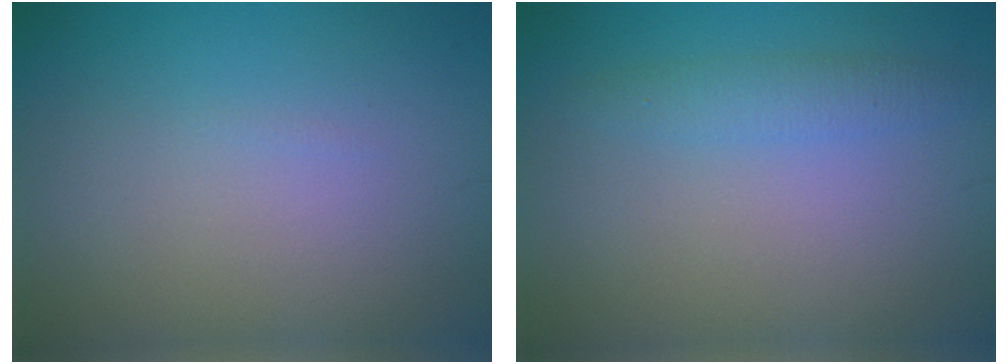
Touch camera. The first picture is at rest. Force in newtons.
{"total": 1.8, "press": 1.8, "slide": 0.1}